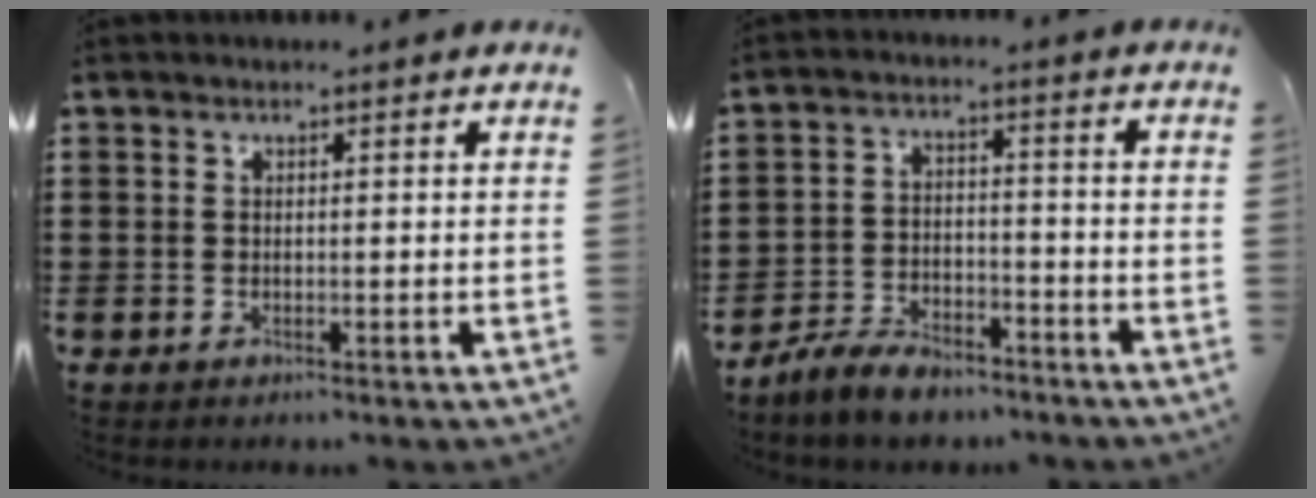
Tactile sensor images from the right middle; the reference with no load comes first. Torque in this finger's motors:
{"motor_torque": [2.14, 0.00, 0.33, 0.07]}